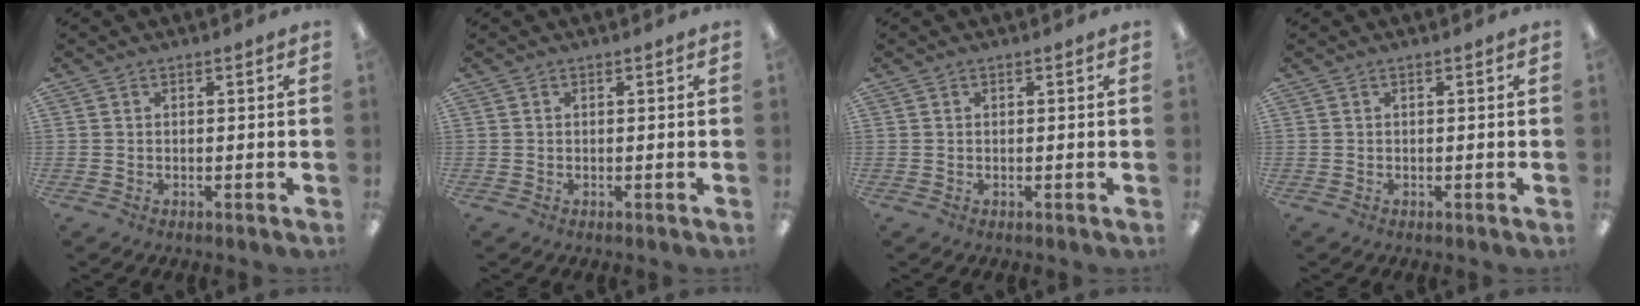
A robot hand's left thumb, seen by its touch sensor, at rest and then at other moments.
{"total": 0.0}
{"total": 0.0}
{"total": 0.0}